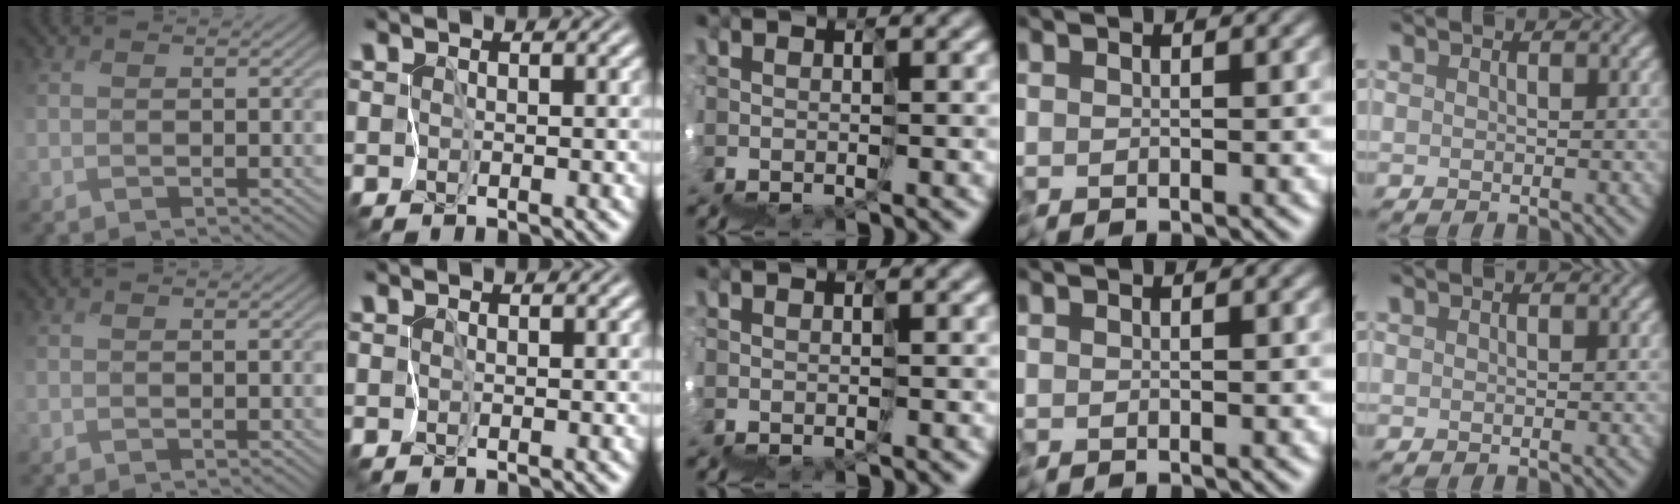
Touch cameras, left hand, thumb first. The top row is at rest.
{}